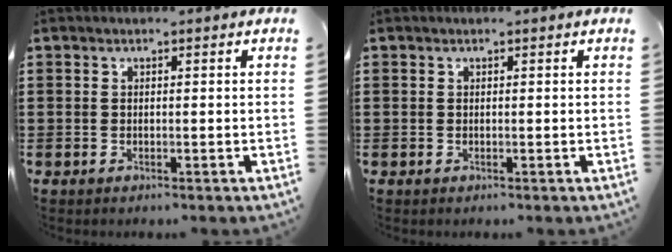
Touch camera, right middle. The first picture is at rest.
{"total": 0.0}